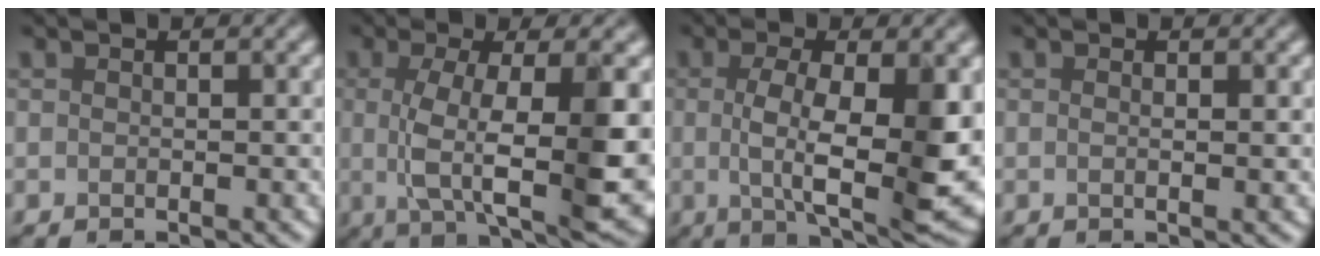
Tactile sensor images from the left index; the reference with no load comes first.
{"total": 11.1, "force": [-0.5, 3.4, 10.6], "torque": [-0.167, -0.014, -0.004]}
{"total": 10.3, "force": [-0.3, 3.3, 9.8], "torque": [-0.154, -0.012, -0.001]}
{"total": 0.9, "force": [0.1, 0.1, 0.9], "torque": [-0.014, 0.000, 0.000]}